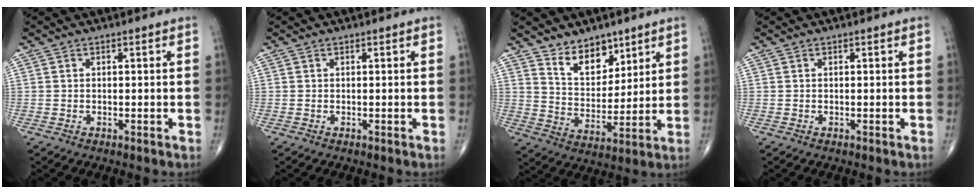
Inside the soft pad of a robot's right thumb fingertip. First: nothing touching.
{"total": 0.0}
{"total": 9.4, "force": [6.7, 5.2, 4.1], "torque": [-0.036, -0.053, 0.125]}
{"total": 0.0}